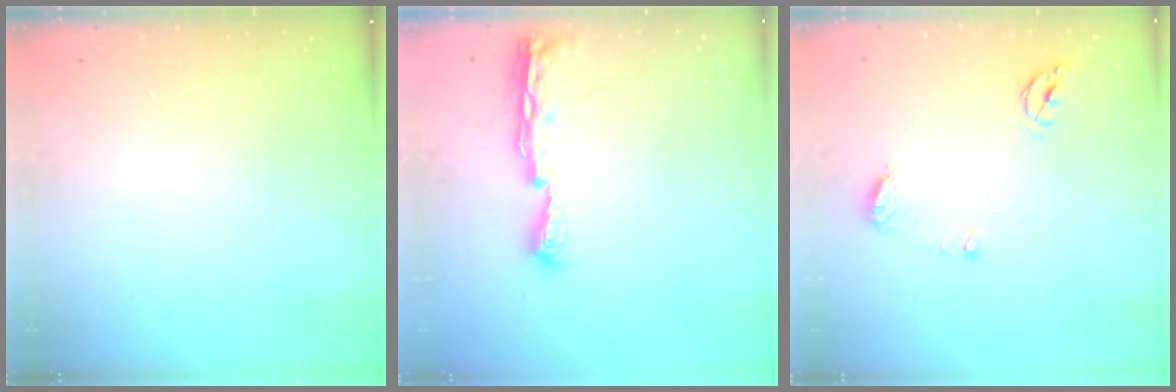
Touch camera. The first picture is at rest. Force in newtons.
{"total": 8.9, "press": 8.5, "slide": 2.3}
{"total": 7.9, "press": 7.8, "slide": 0.9}